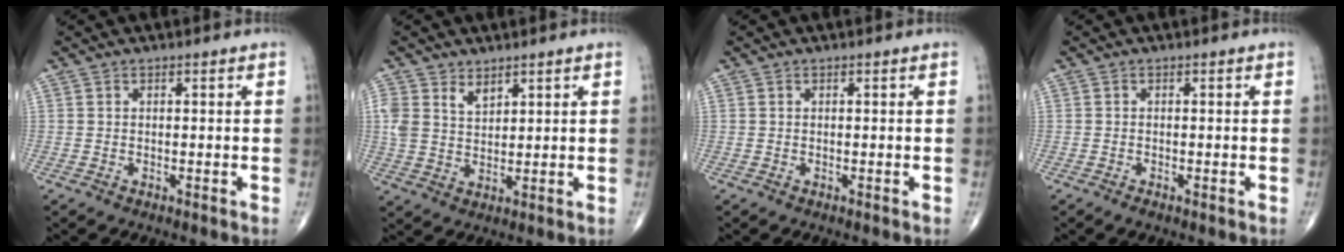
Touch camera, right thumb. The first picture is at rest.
{"total": 5.1, "force": [3.0, 3.1, 2.6], "torque": [-0.035, -0.017, 0.065]}
{"total": 0.0}
{"total": 0.8, "force": [-0.5, 0.3, 0.6], "torque": [-0.012, -0.001, -0.009]}